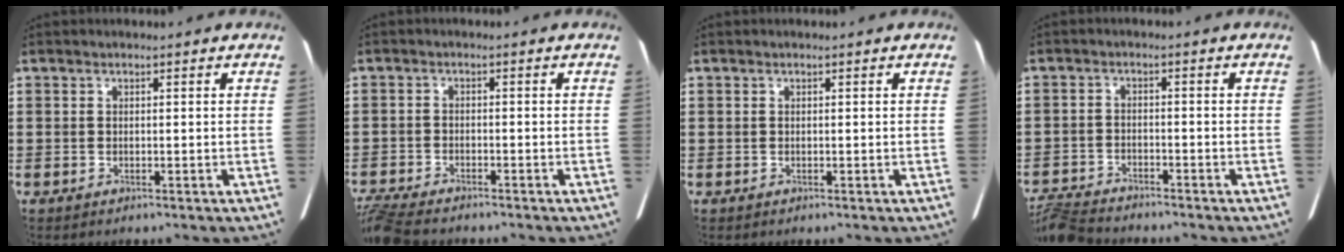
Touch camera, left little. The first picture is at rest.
{"total": 2.8, "force": [-2.8, 0.0, 0.6], "torque": [-0.026, -0.005, -0.060]}
{"total": 0.0}
{"total": 3.4, "force": [-3.4, 0.1, 0.5], "torque": [-0.026, -0.004, -0.073]}